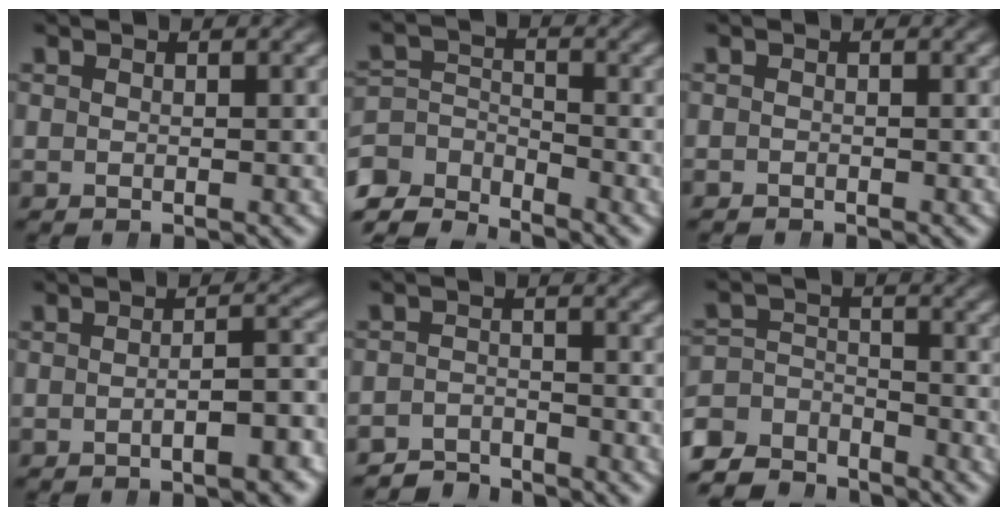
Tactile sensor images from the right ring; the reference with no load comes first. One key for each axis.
{"total": 5.7, "fx": -3.5, "fy": 3.7, "fz": 2.5, "tx": -0.068, "ty": -0.042, "tz": -0.047}
{"total": 0.7, "fx": -0.7, "fy": -0.1, "fz": -0.2, "tx": 0.003, "ty": -0.010, "tz": -0.008}
{"total": 4.2, "fx": -2.5, "fy": 1.0, "fz": 3.3, "tx": -0.040, "ty": -0.002, "tz": -0.037}
{"total": 3.4, "fx": -3.3, "fy": 0.7, "fz": -0.1, "tx": 0.006, "ty": -0.013, "tz": -0.059}
{"total": 6.5, "fx": -4.9, "fy": 3.6, "fz": 2.3, "tx": -0.052, "ty": -0.031, "tz": -0.073}